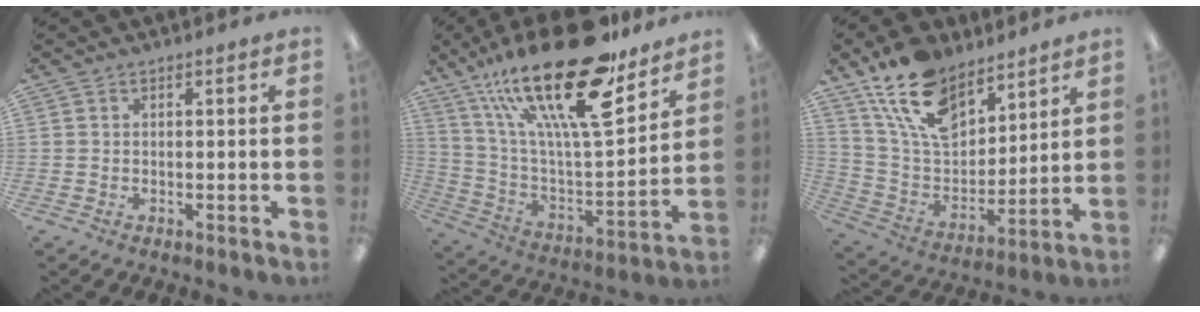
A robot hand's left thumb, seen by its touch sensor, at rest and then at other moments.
{"total": 29.3, "force": [18.9, 9.0, 20.5], "torque": [-0.373, -0.119, 0.310]}
{"total": 17.7, "force": [12.1, 9.3, 9.0], "torque": [-0.189, -0.048, 0.227]}